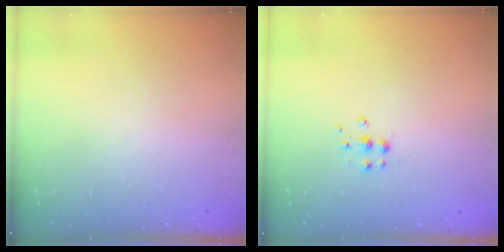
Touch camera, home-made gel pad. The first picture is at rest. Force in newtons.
{"total": 5.3, "press": 5.3, "slide": 0.5}